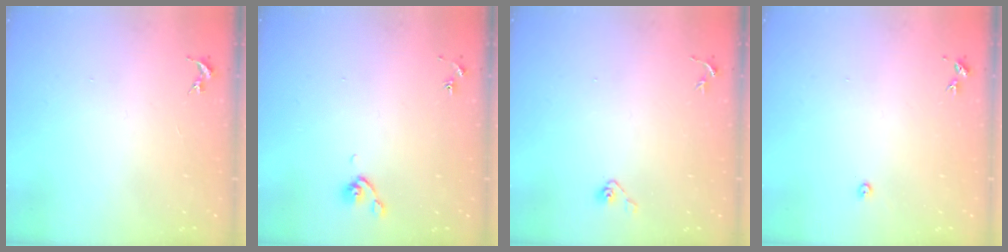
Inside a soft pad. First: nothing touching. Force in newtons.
{"total": 4.8, "press": 4.7, "slide": 1.1}
{"total": 4.1, "press": 3.9, "slide": 1.2}
{"total": 2.2, "press": 2.2, "slide": 0.3}